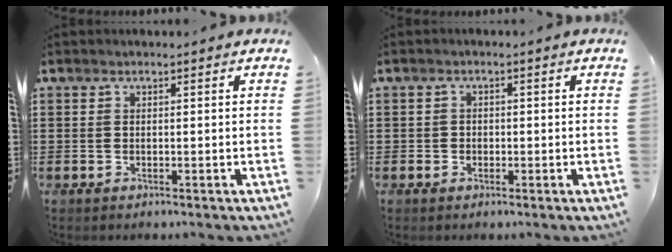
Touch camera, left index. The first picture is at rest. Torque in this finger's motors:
{"motor_torque": [-0.32, 0.60, -0.02, -0.01]}